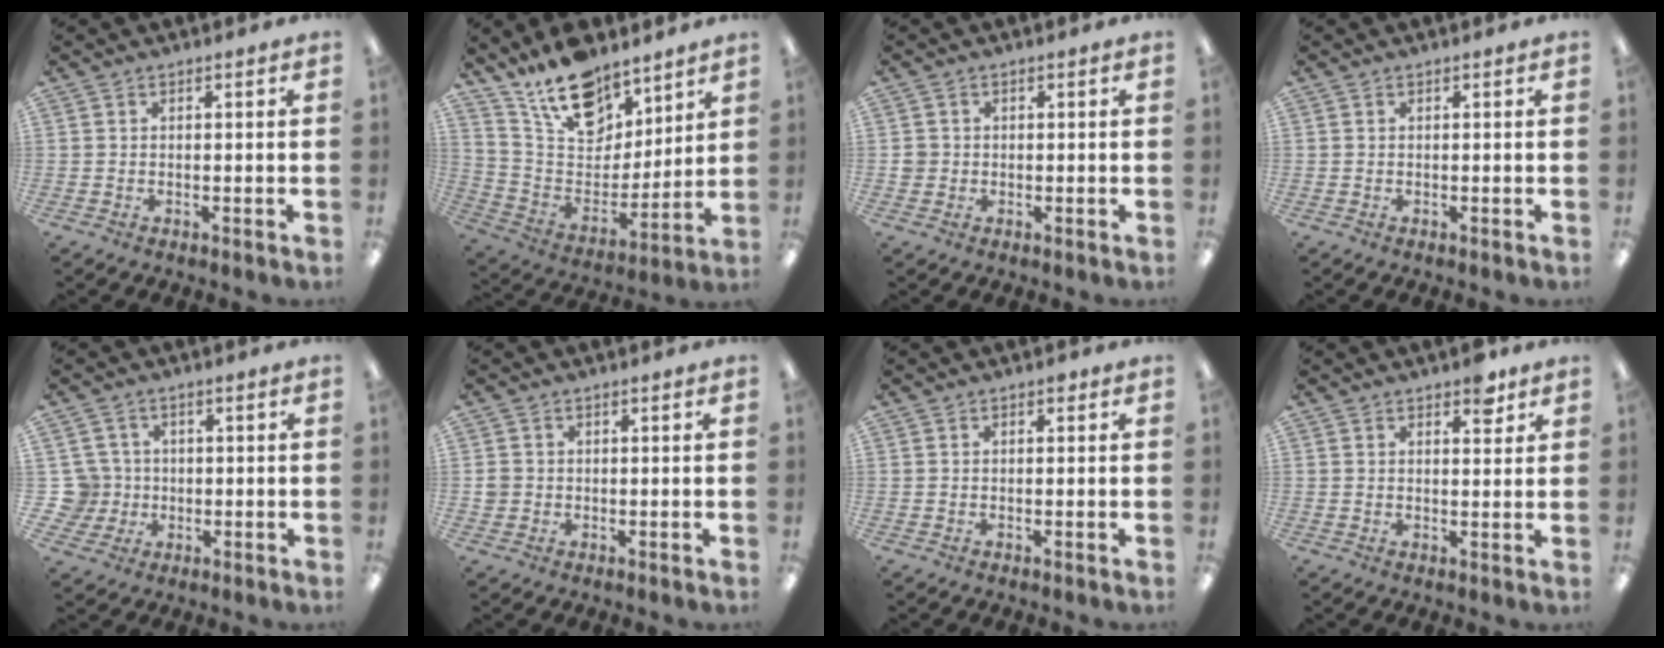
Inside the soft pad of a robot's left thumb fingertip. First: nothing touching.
{"total": 16.9, "force": [13.2, 8.3, 6.4], "torque": [-0.124, -0.085, 0.245]}
{"total": 1.9, "force": [0.0, 1.9, 0.3], "torque": [-0.007, 0.004, -0.003]}
{"total": 0.0}
{"total": 7.5, "force": [0.6, 7.3, 1.7], "torque": [-0.064, 0.005, 0.014]}
{"total": 2.0, "force": [0.0, 2.0, 0.3], "torque": [-0.006, 0.004, -0.002]}
{"total": 0.7, "force": [0.4, 0.3, 0.4], "torque": [-0.008, 0.004, 0.007]}
{"total": 4.7, "force": [3.2, 2.2, 2.7], "torque": [-0.020, -0.014, 0.050]}